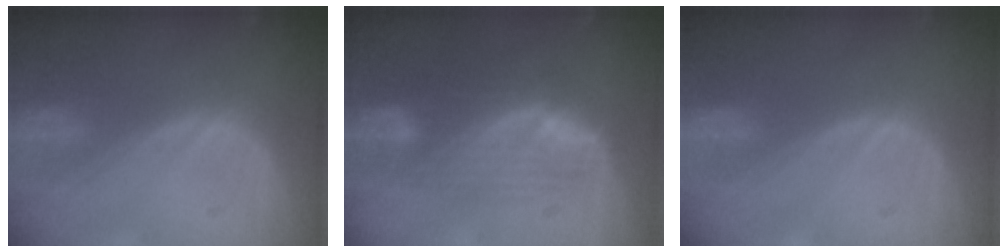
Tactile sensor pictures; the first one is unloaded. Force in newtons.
{"total": 7.6, "press": 7.3, "slide": 2.0}
{"total": 0.0}